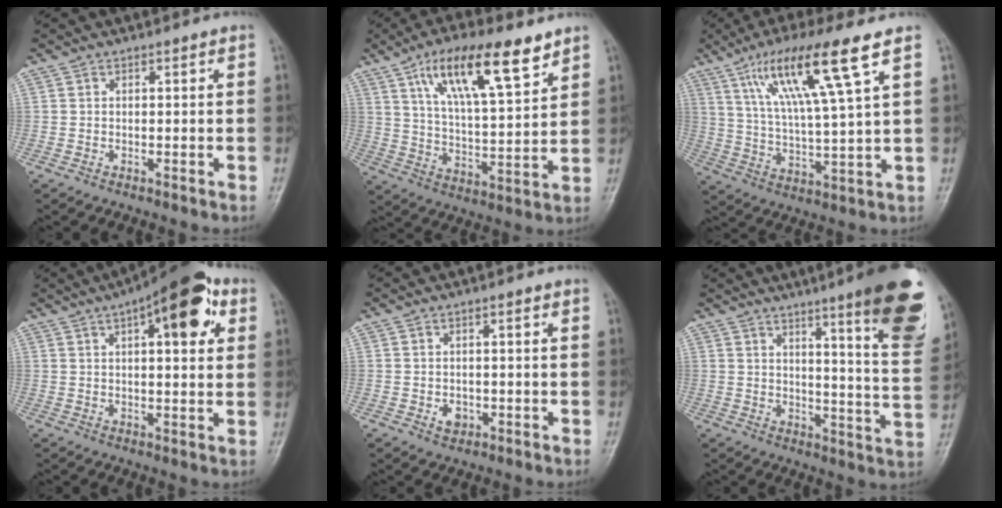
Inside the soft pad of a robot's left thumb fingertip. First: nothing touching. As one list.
[{"total": 16.7, "force": [9.6, 5.1, 12.7], "torque": [-0.194, -0.034, 0.170]}, {"total": 15.3, "force": [7.8, 1.0, 13.2], "torque": [-0.247, -0.021, 0.146]}, {"total": 14.0, "force": [5.7, 5.4, 11.6], "torque": [-0.128, 0.004, 0.071]}, {"total": 2.4, "force": [-0.7, 1.9, 1.3], "torque": [-0.011, 0.002, -0.007]}, {"total": 18.0, "force": [10.5, 2.2, 14.5], "torque": [-0.159, -0.063, 0.134]}]